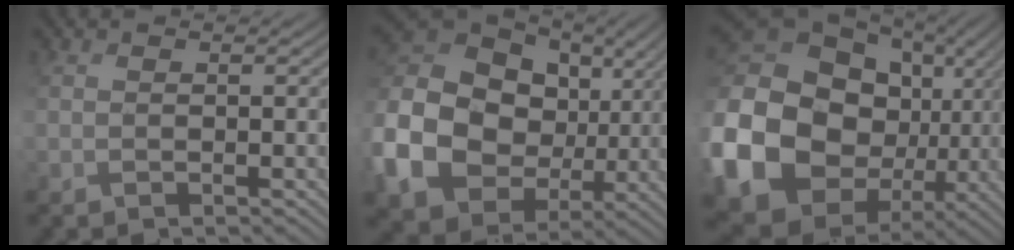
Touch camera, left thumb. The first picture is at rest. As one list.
[{"total": 18.3, "force": [-0.8, 14.8, 10.8], "torque": [-0.287, -0.022, -0.008]}, {"total": 23.1, "force": [-2.1, 18.8, 13.3], "torque": [-0.375, -0.046, -0.021]}]